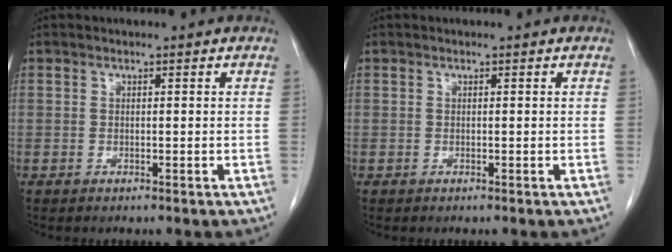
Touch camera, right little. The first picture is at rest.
{"total": 0.0}